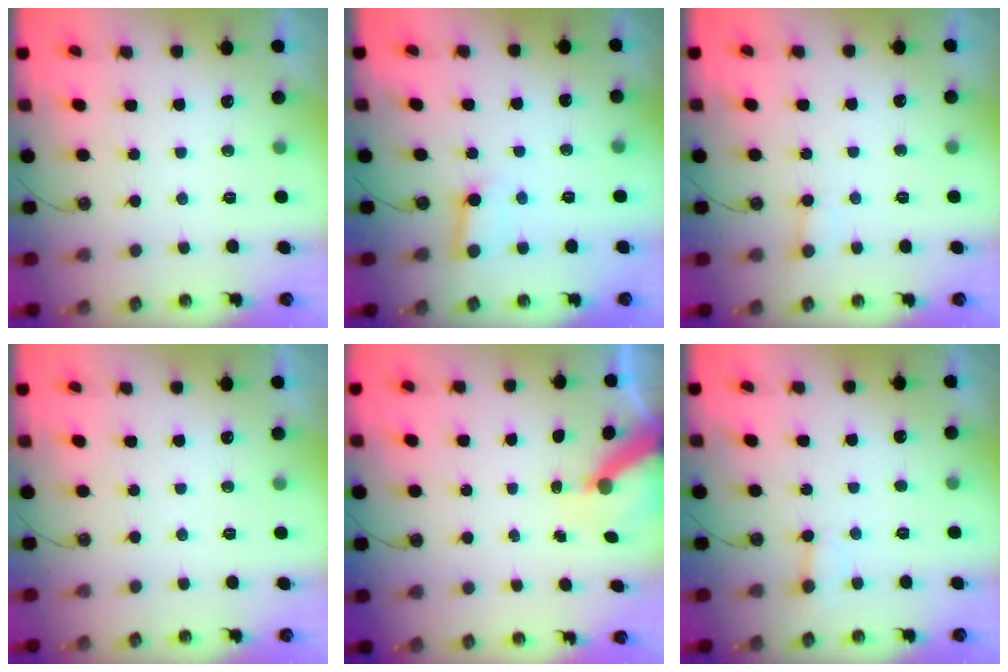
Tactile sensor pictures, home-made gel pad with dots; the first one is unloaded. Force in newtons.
{"total": 4.2, "press": 4.2, "slide": 0.1}
{"total": 3.7, "press": 3.7, "slide": 0.3}
{"total": 0.0}
{"total": 6.6, "press": 6.6, "slide": 0.7}
{"total": 3.6, "press": 3.6, "slide": 0.8}